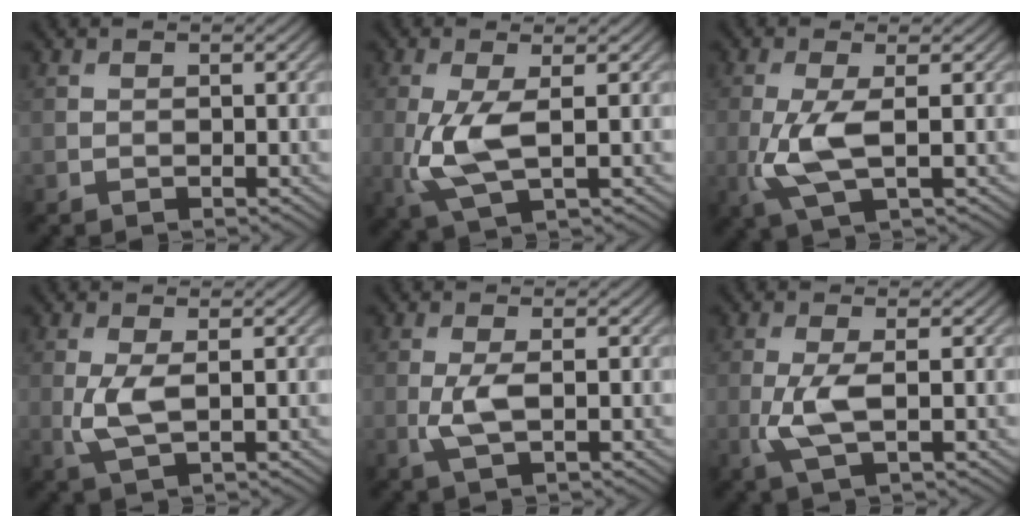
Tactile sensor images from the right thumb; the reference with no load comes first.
{"total": 6.2, "force": [-0.3, 2.2, 5.8], "torque": [-0.146, -0.007, -0.003]}
{"total": 5.6, "force": [-0.5, 1.7, 5.3], "torque": [-0.129, -0.005, -0.012]}
{"total": 3.7, "force": [0.1, 1.2, 3.5], "torque": [-0.088, -0.004, 0.004]}
{"total": 3.3, "force": [-0.2, 0.9, 3.1], "torque": [-0.077, -0.002, -0.005]}
{"total": 4.4, "force": [-0.4, 1.2, 4.2], "torque": [-0.102, -0.003, -0.013]}